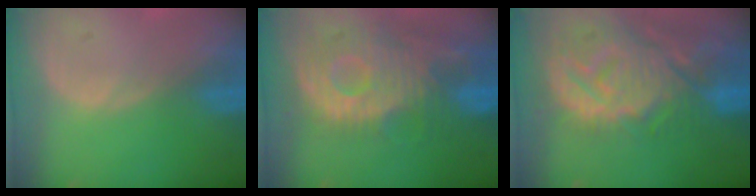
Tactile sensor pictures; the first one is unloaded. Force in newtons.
{"total": 12.4, "press": 10.9, "slide": 5.9}
{"total": 14.1, "press": 12.2, "slide": 7.1}